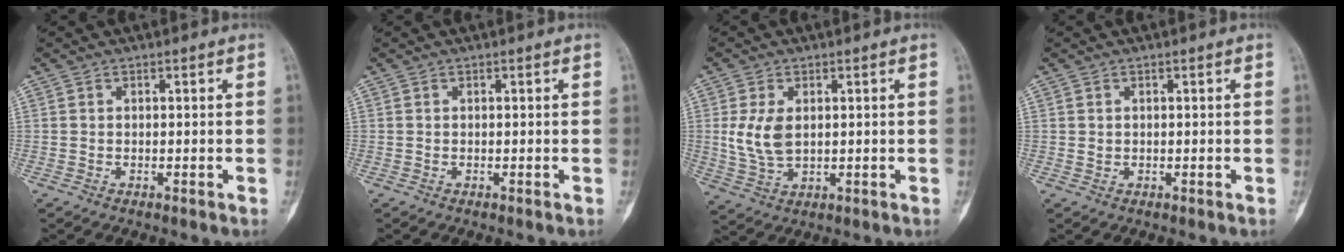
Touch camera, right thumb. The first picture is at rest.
{"total": 0.0}
{"total": 6.9, "force": [1.0, 4.2, 5.4], "torque": [-0.108, -0.006, 0.029]}
{"total": 0.5, "force": [0.2, 0.5, 0.2], "torque": [0.000, 0.001, 0.003]}